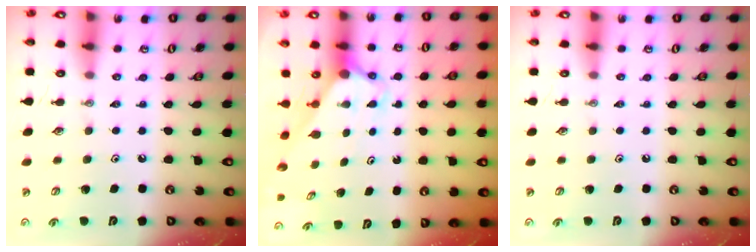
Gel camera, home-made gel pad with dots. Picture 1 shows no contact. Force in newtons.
{"total": 2.7, "press": 2.7, "slide": 0.0}
{"total": 0.0}